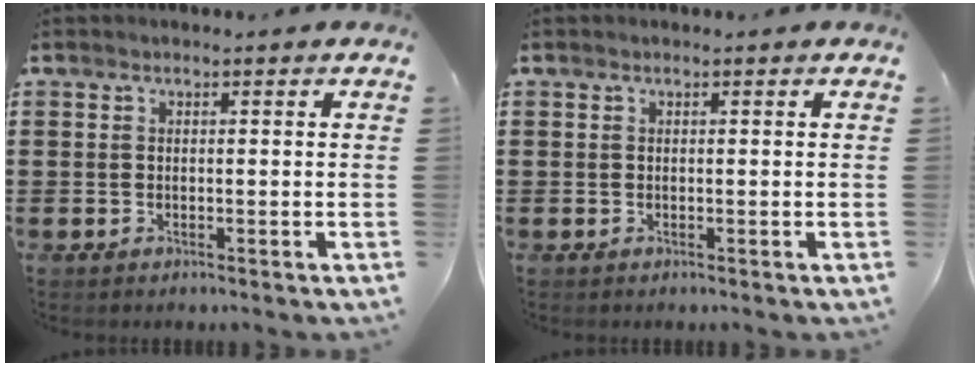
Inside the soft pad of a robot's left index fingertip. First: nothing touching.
{"total": 0.0}